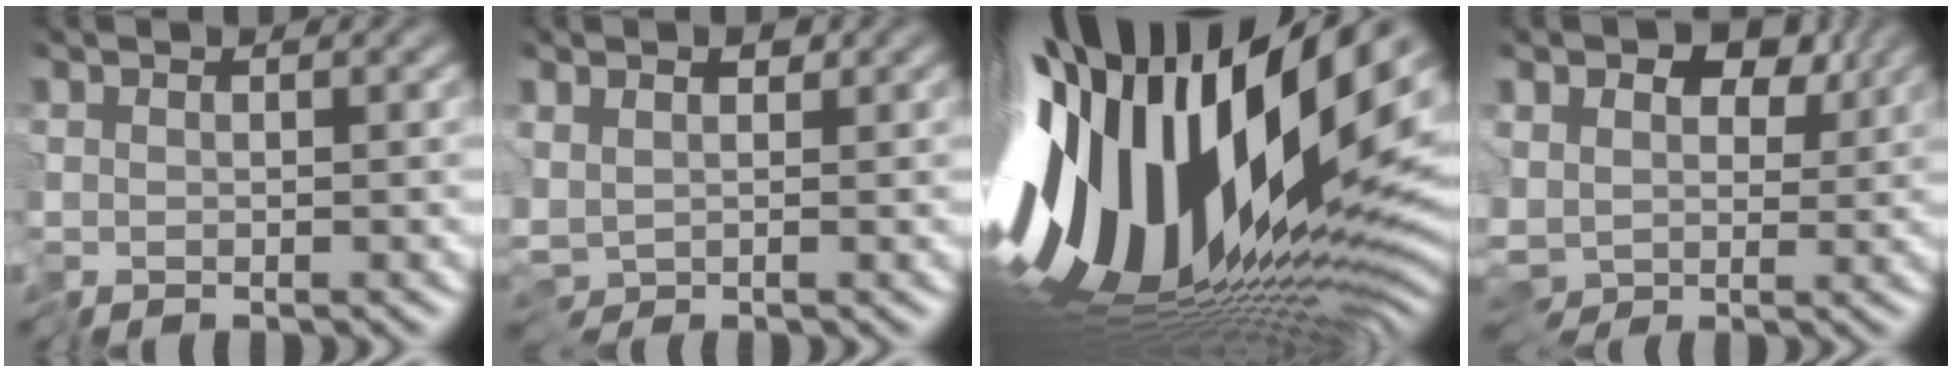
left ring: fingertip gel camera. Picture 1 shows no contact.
{"total": 3.1, "force": [0.3, 2.1, 2.2], "torque": [-0.042, -0.004, 0.005]}
{"total": 19.1, "force": [0.5, 7.8, 17.4], "torque": [-0.331, -0.039, -0.003]}
{"total": 9.7, "force": [2.8, 7.0, 6.1], "torque": [-0.113, 0.006, 0.046]}